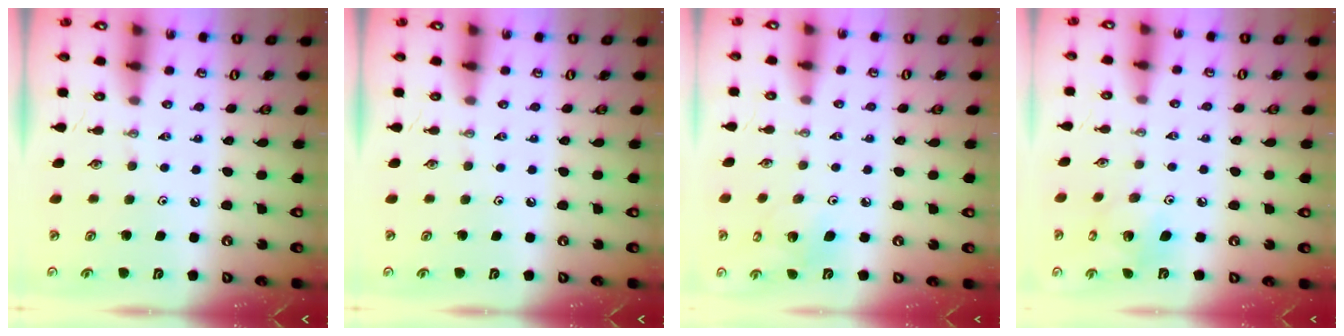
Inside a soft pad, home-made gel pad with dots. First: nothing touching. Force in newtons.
{"total": 0.0}
{"total": 6.0, "press": 5.6, "slide": 2.3}
{"total": 7.8, "press": 7.8, "slide": 0.2}